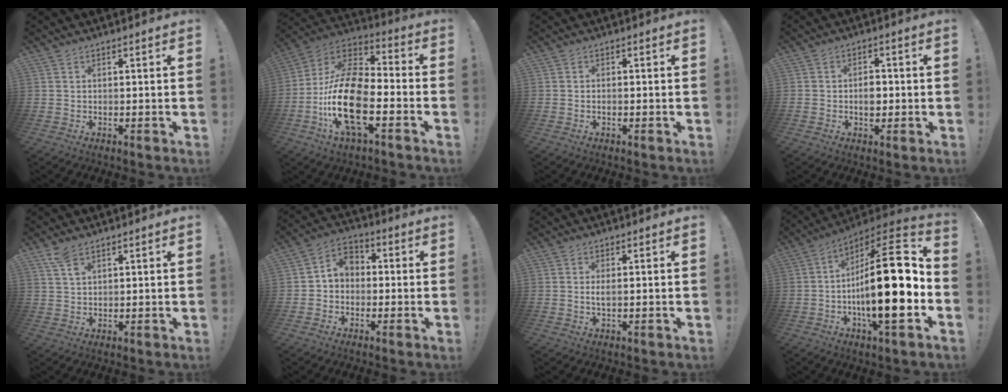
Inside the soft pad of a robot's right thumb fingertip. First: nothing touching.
{"total": 22.5, "force": [-6.8, 10.6, 18.6], "torque": [-0.377, 0.032, -0.112]}
{"total": 0.9, "force": [-0.6, 0.2, 0.6], "torque": [-0.011, 0.000, -0.011]}
{"total": 4.2, "force": [-0.7, 2.9, 3.0], "torque": [-0.034, 0.003, -0.019]}
{"total": 4.1, "force": [2.8, 1.5, 2.5], "torque": [-0.054, -0.010, 0.052]}
{"total": 6.1, "force": [-1.0, 5.4, 2.9], "torque": [-0.046, 0.022, -0.013]}
{"total": 1.9, "force": [-0.1, 0.4, 1.8], "torque": [-0.028, -0.004, -0.003]}
{"total": 26.1, "force": [-3.3, 7.6, 24.8], "torque": [-0.406, 0.009, -0.060]}